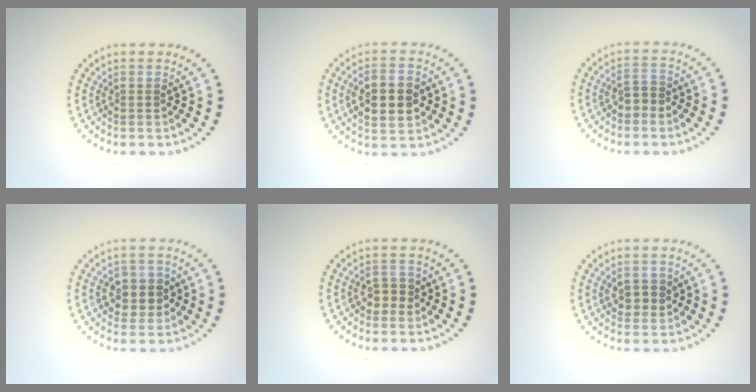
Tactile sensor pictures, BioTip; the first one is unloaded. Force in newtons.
{"total": 4.5, "press": 4.5, "slide": 0.2}
{"total": 1.9, "press": 1.8, "slide": 0.6}
{"total": 3.1, "press": 3.0, "slide": 0.8}
{"total": 1.8, "press": 1.7, "slide": 0.6}
{"total": 2.3, "press": 2.2, "slide": 0.5}